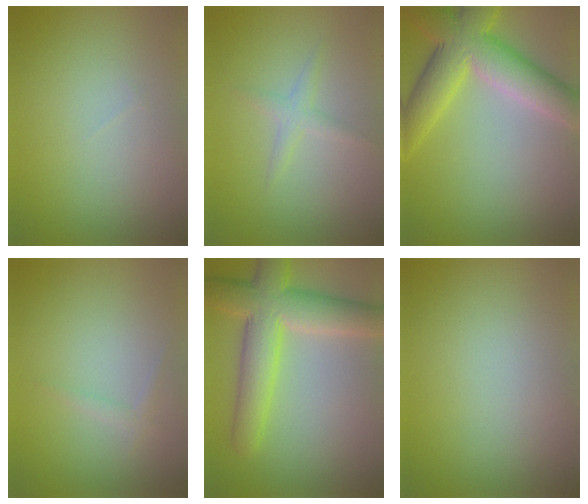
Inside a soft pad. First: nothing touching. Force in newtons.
{"total": 1.4, "press": 1.4, "slide": 0.1}
{"total": 8.6, "press": 8.5, "slide": 0.5}
{"total": 0.9, "press": 0.9, "slide": 0.1}
{"total": 8.1, "press": 8.1, "slide": 0.4}
{"total": 0.0}